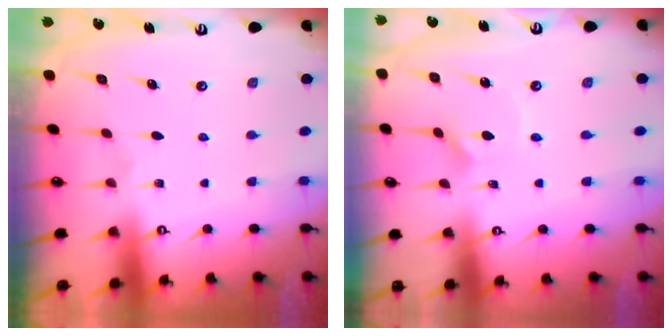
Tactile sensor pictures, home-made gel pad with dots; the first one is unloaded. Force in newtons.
{"total": 2.9, "press": 2.9, "slide": 0.1}